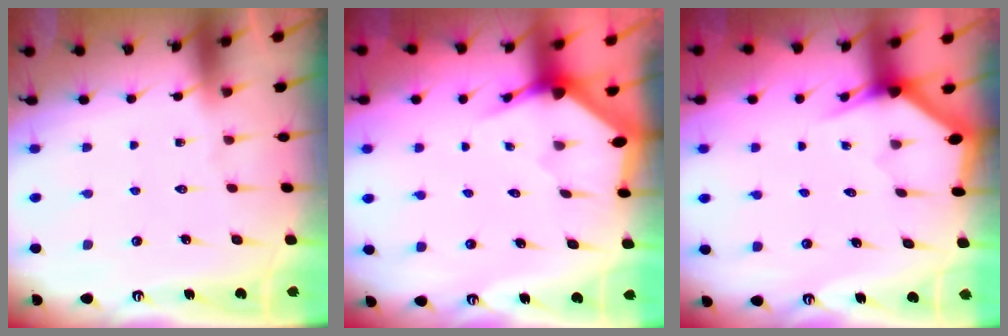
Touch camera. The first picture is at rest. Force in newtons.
{"total": 2.9, "press": 2.9, "slide": 0.2}
{"total": 3.3, "press": 3.3, "slide": 0.2}